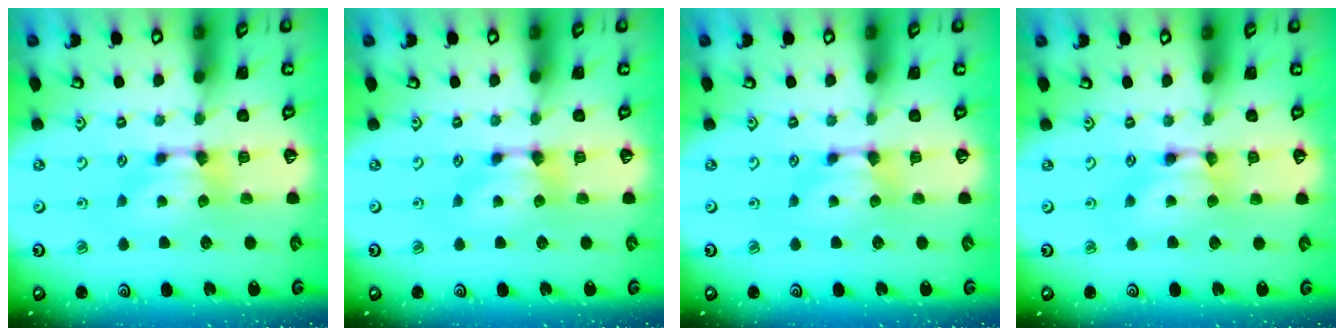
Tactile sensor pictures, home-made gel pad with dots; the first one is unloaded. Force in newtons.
{"total": 0.0}
{"total": 0.0}
{"total": 1.7, "press": 1.7, "slide": 0.1}